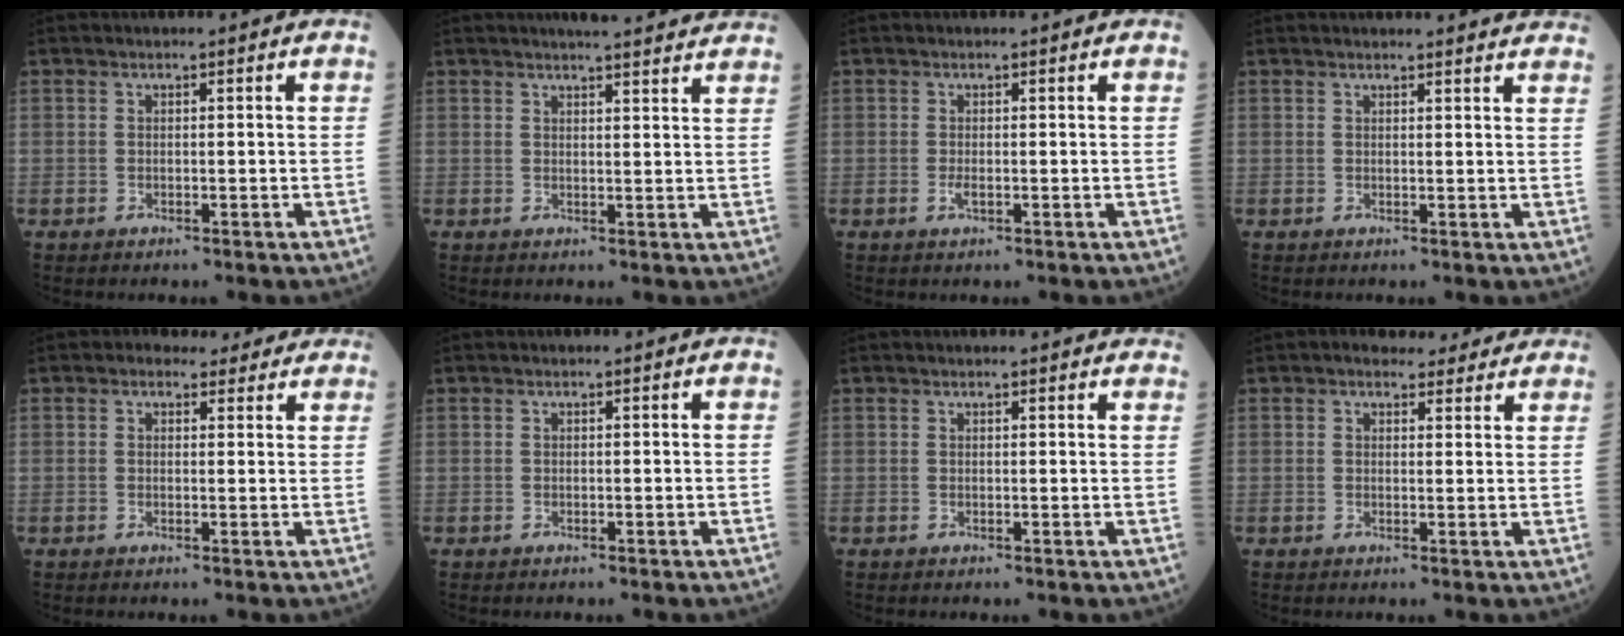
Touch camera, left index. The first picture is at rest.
{"total": 10.3, "force": [9.5, 0.7, 4.0], "torque": [-0.048, 0.010, 0.103]}
{"total": 1.0, "force": [-0.2, 0.3, 0.9], "torque": [-0.020, -0.003, -0.002]}
{"total": 9.7, "force": [9.4, 0.6, 2.3], "torque": [-0.012, -0.003, 0.083]}
{"total": 4.5, "force": [3.8, 2.3, 0.8], "torque": [0.000, 0.012, 0.036]}
{"total": 0.0}
{"total": 5.6, "force": [5.3, 0.9, 1.6], "torque": [-0.012, 0.009, 0.043]}
{"total": 5.6, "force": [4.8, 2.4, 1.3], "torque": [-0.008, 0.012, 0.052]}